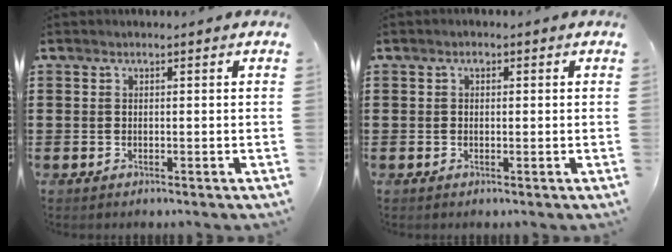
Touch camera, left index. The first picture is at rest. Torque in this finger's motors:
{"motor_torque": [-0.08, -0.05, 0.00, 0.00]}